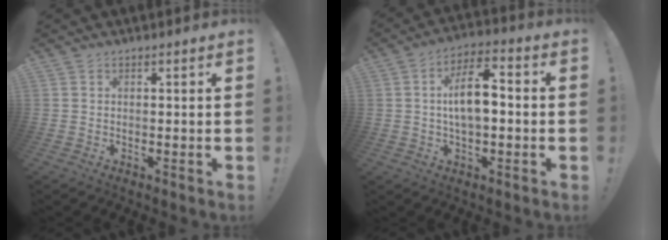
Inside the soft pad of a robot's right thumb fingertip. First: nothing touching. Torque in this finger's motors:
{"motor_torque": [-0.10, 0.28, 0.50, 0.44, 0.07]}